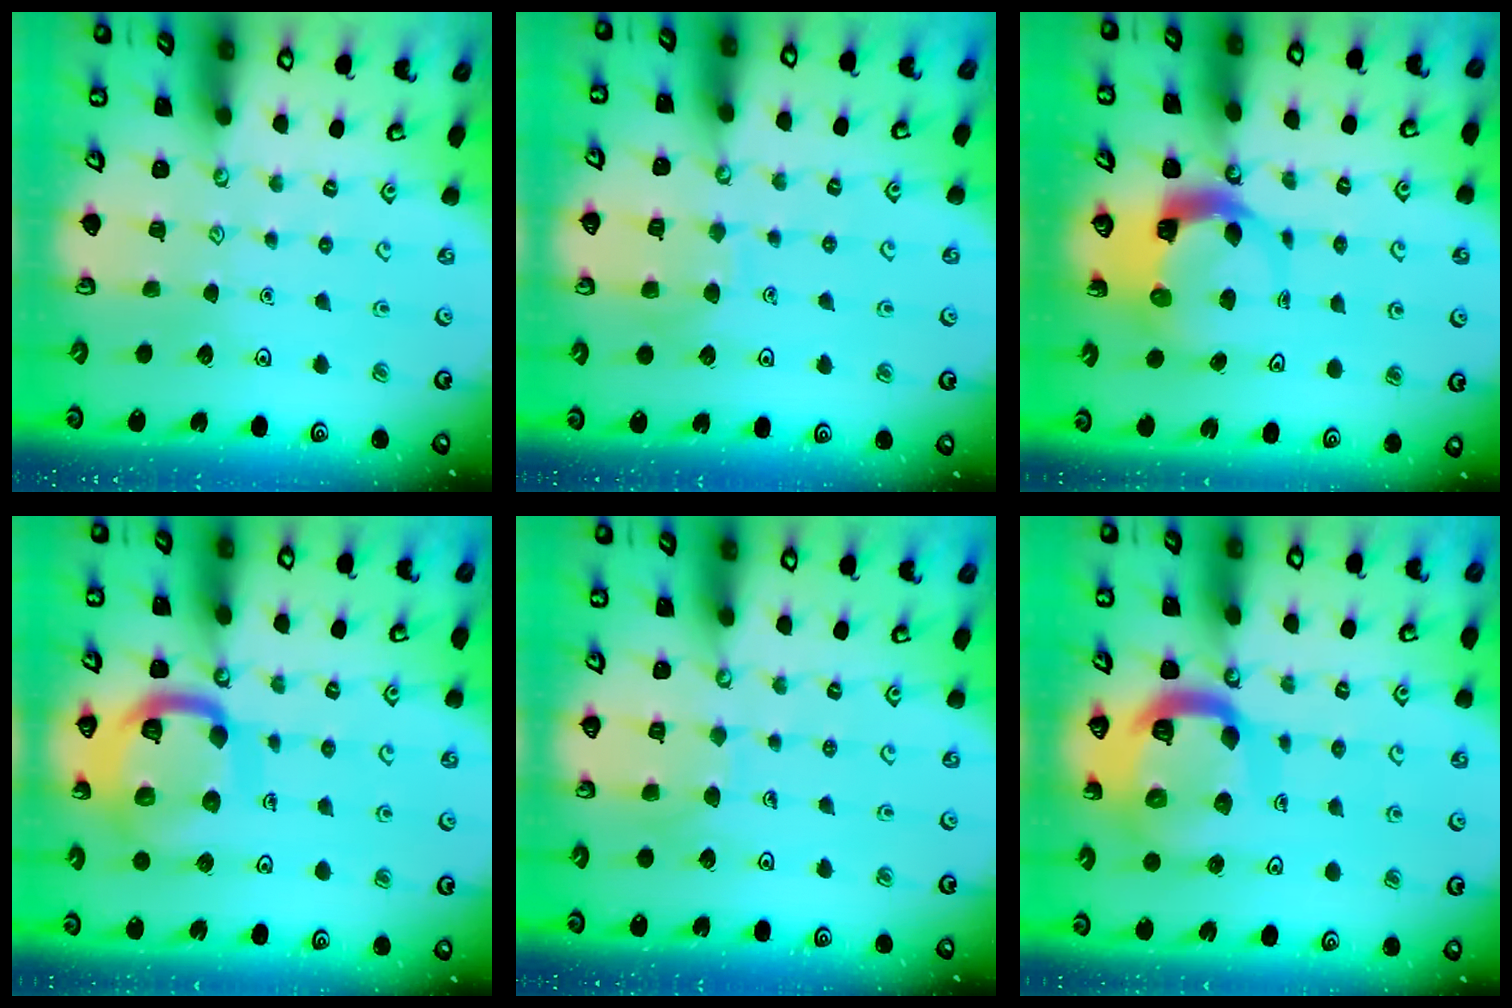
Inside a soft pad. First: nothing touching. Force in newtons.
{"total": 6.7, "press": 6.7, "slide": 0.7}
{"total": 6.0, "press": 5.9, "slide": 0.7}
{"total": 17.0, "press": 16.9, "slide": 1.9}
{"total": 5.8, "press": 5.8, "slide": 0.6}
{"total": 16.5, "press": 16.3, "slide": 2.1}